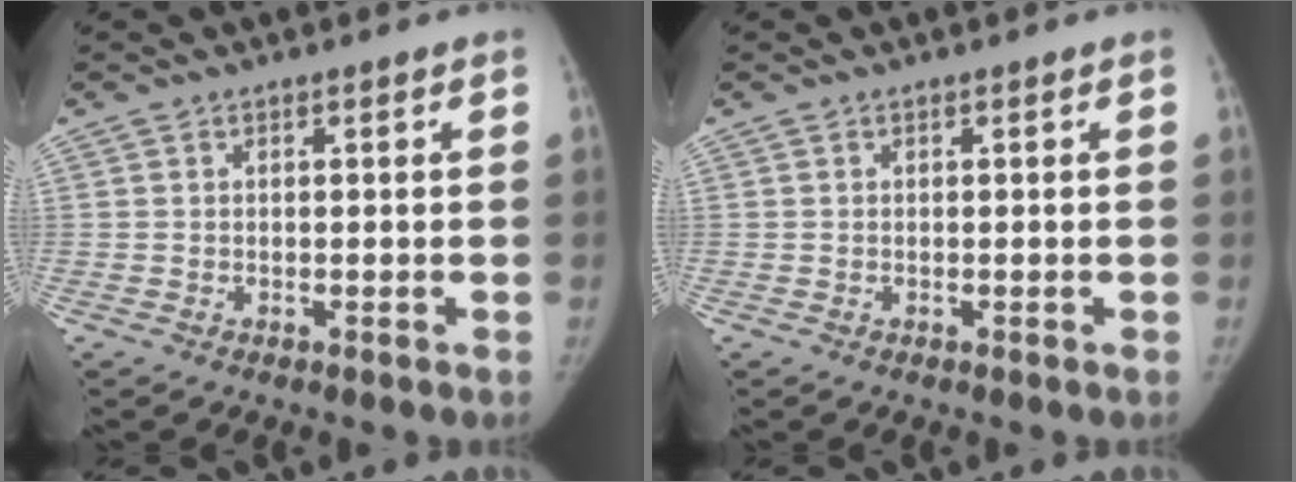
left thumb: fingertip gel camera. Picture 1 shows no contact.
{"total": 0.0}